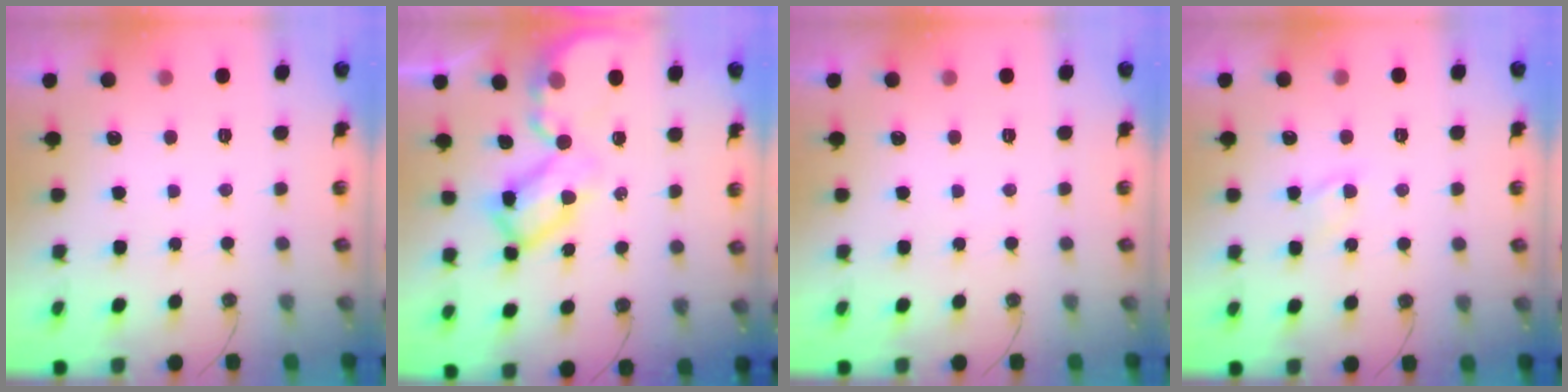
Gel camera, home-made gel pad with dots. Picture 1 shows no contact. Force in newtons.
{"total": 11.0, "press": 10.9, "slide": 1.0}
{"total": 0.0}
{"total": 2.8, "press": 2.8, "slide": 0.4}